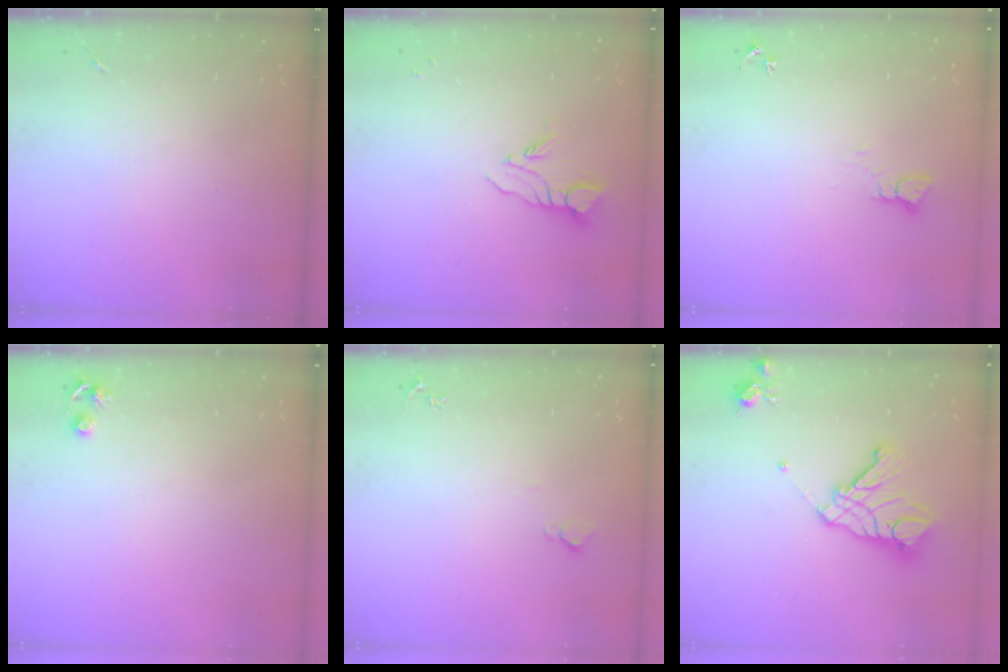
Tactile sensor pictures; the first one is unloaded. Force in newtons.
{"total": 6.1, "press": 6.1, "slide": 0.5}
{"total": 2.2, "press": 2.2, "slide": 0.2}
{"total": 4.8, "press": 4.8, "slide": 0.6}
{"total": 4.4, "press": 4.4, "slide": 0.4}
{"total": 17.6, "press": 17.5, "slide": 1.9}